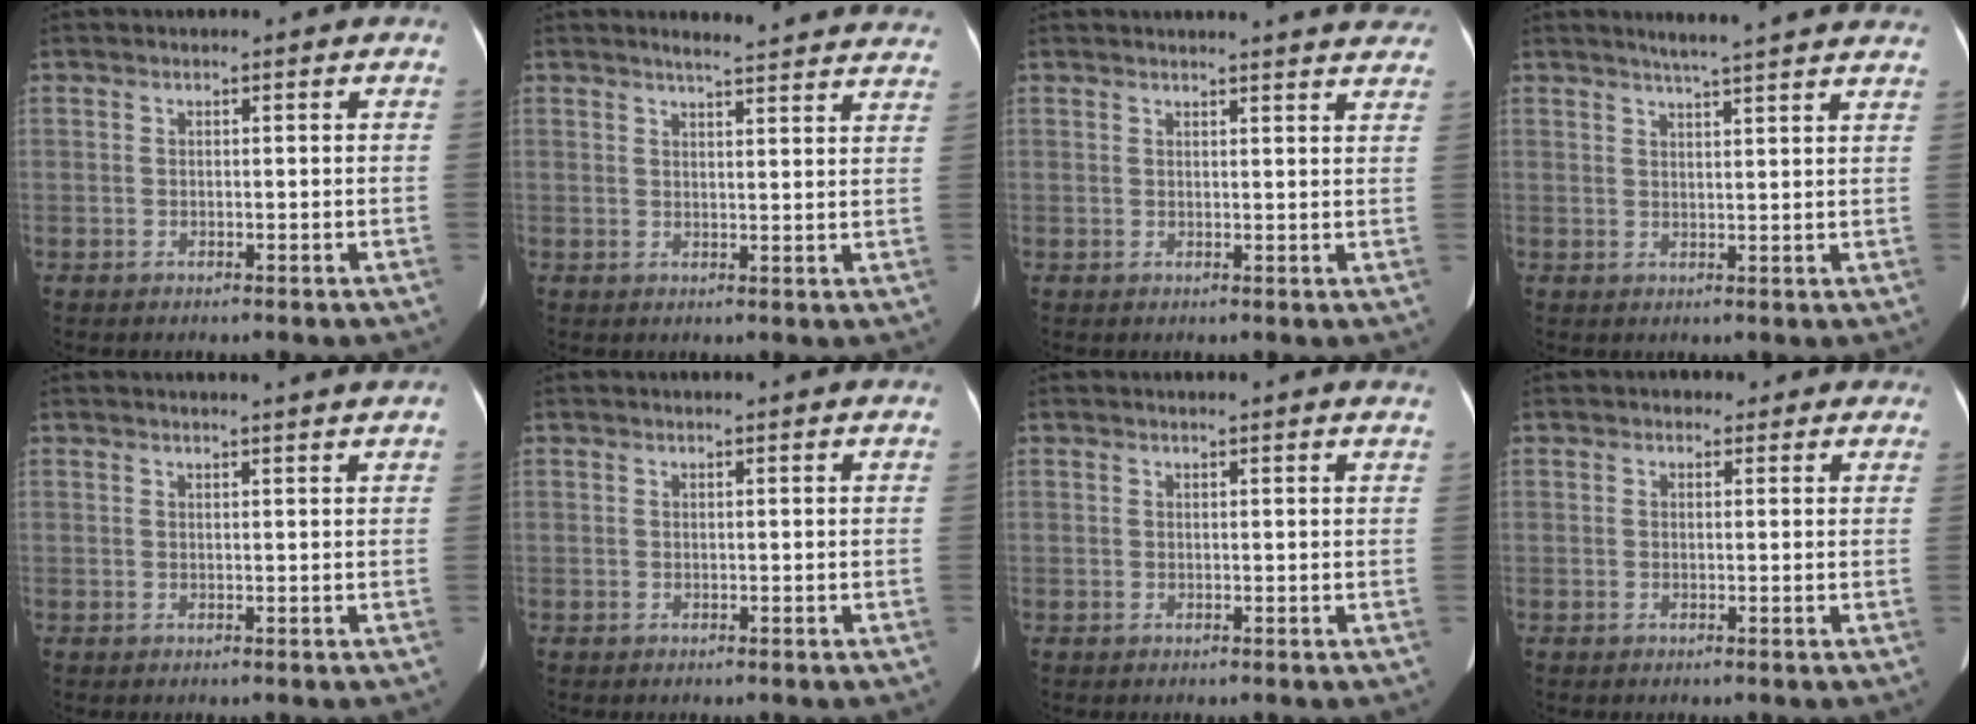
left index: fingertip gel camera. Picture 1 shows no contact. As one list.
[{"total": 16.1, "force": [15.3, 1.3, 4.9], "torque": [-0.053, -0.020, 0.167]}, {"total": 11.3, "force": [10.8, 1.1, 3.4], "torque": [-0.028, -0.013, 0.102]}, {"total": 12.1, "force": [10.9, 0.1, 5.3], "torque": [-0.073, 0.008, 0.123]}, {"total": 4.0, "force": [3.6, -0.7, 1.5], "torque": [-0.019, 0.007, 0.034]}, {"total": 1.8, "force": [1.7, -0.3, 0.5], "torque": [-0.012, 0.008, 0.018]}, {"total": 5.7, "force": [5.4, 0.1, 1.9], "torque": [-0.021, 0.009, 0.043]}, {"total": 2.9, "force": [2.1, 2.0, 0.4], "torque": [0.008, 0.009, 0.019]}]